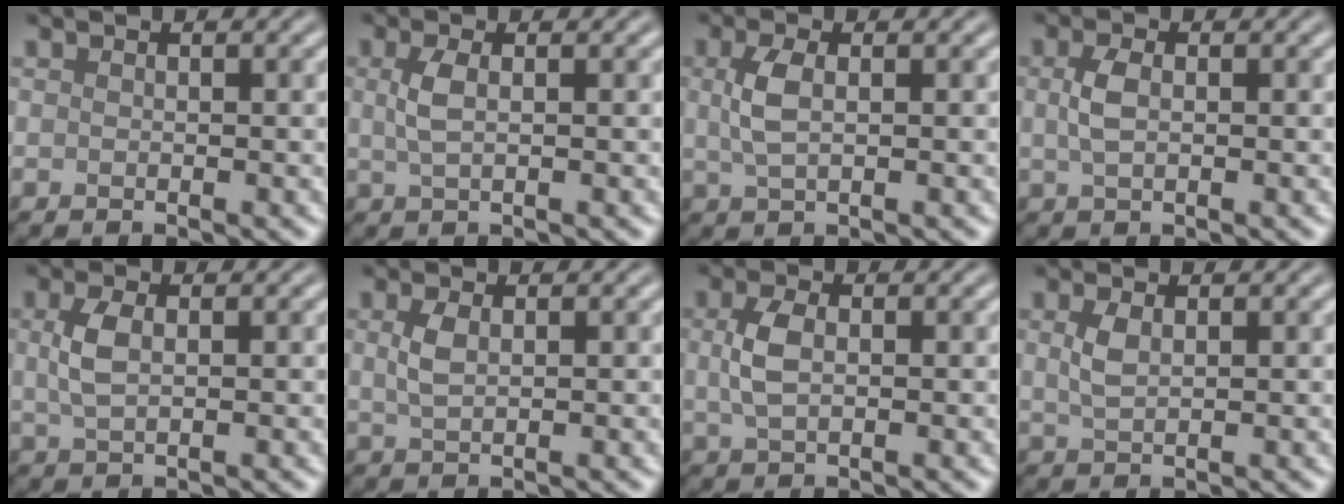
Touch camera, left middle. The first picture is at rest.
{"total": 1.9, "force": [0.4, 0.8, 1.7], "torque": [-0.040, 0.002, 0.009]}
{"total": 2.6, "force": [0.6, 1.2, 2.3], "torque": [-0.056, 0.002, 0.011]}
{"total": 2.0, "force": [0.2, 1.2, 1.7], "torque": [-0.041, 0.001, 0.004]}
{"total": 2.6, "force": [0.6, 1.4, 2.1], "torque": [-0.053, 0.001, 0.012]}
{"total": 1.8, "force": [0.5, 0.9, 1.5], "torque": [-0.037, 0.000, 0.013]}
{"total": 2.8, "force": [0.4, 1.6, 2.2], "torque": [-0.053, 0.002, 0.007]}
{"total": 1.8, "force": [0.6, 0.9, 1.4], "torque": [-0.036, -0.001, 0.016]}